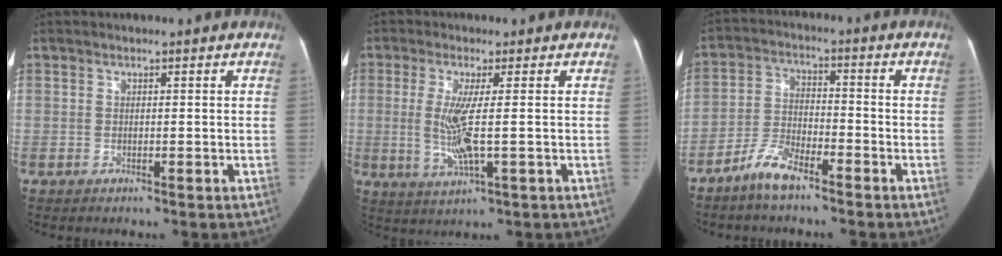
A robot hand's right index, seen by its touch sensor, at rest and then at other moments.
{"total": 6.6, "force": [-0.2, 0.5, 6.6], "torque": [-0.141, -0.013, -0.004]}
{"total": 6.5, "force": [-5.0, 2.2, 3.5], "torque": [-0.081, 0.000, -0.100]}